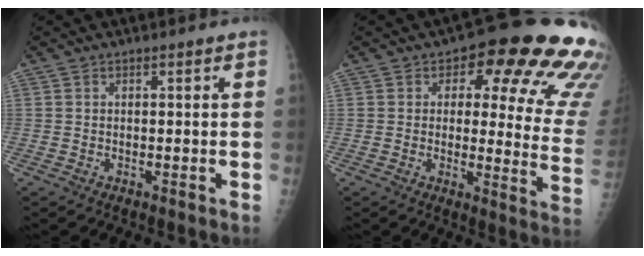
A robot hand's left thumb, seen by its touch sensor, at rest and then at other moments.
{"total": 19.7, "force": [10.3, 8.5, 14.5], "torque": [-0.118, -0.049, 0.107]}